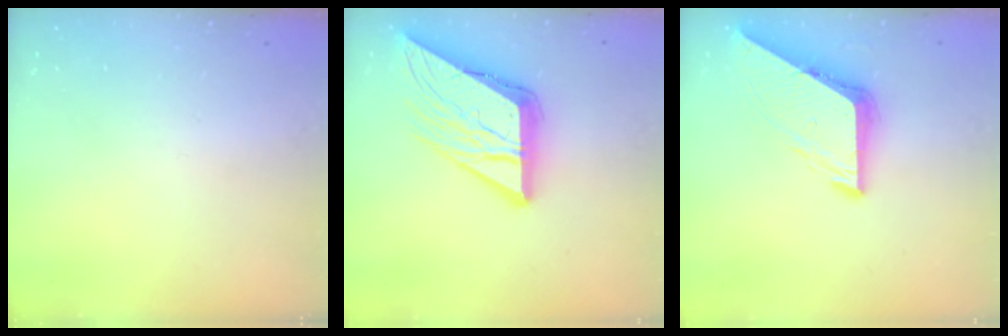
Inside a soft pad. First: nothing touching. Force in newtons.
{"total": 16.6, "press": 16.5, "slide": 1.7}
{"total": 8.6, "press": 8.5, "slide": 1.1}